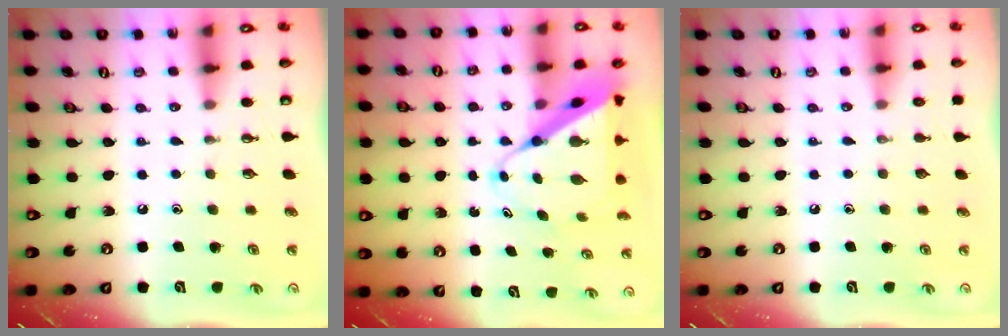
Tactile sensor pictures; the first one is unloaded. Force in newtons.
{"total": 10.6, "press": 10.6, "slide": 0.8}
{"total": 0.0}